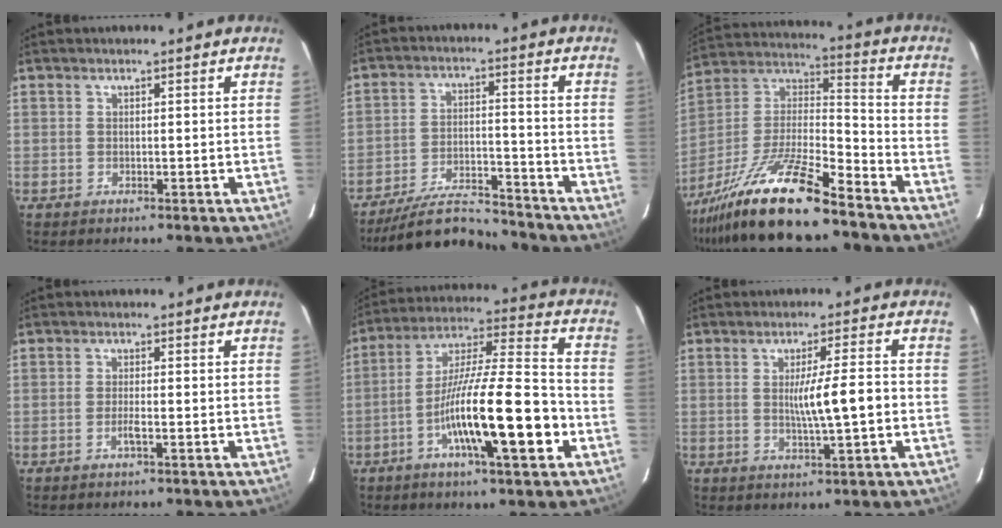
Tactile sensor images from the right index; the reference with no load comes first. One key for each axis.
{"total": 10.7, "fx": -10.0, "fy": 2.2, "fz": 3.1, "tx": -0.051, "ty": 0.004, "tz": -0.173}
{"total": 18.8, "fx": -14.3, "fy": 2.1, "fz": 12.0, "tx": -0.262, "ty": -0.017, "tz": -0.265}
{"total": 1.7, "fx": -0.7, "fy": 0.1, "fz": 1.6, "tx": -0.031, "ty": -0.001, "tz": -0.015}
{"total": 17.7, "fx": -6.0, "fy": 1.6, "fz": 16.6, "tx": -0.290, "ty": -0.003, "tz": -0.099}
{"total": 6.7, "fx": -0.6, "fy": -0.1, "fz": 6.7, "tx": -0.108, "ty": -0.003, "tz": -0.008}